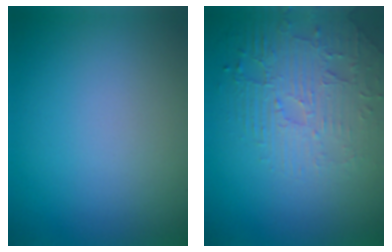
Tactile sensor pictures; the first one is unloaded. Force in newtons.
{"total": 2.8, "press": 2.5, "slide": 1.4}